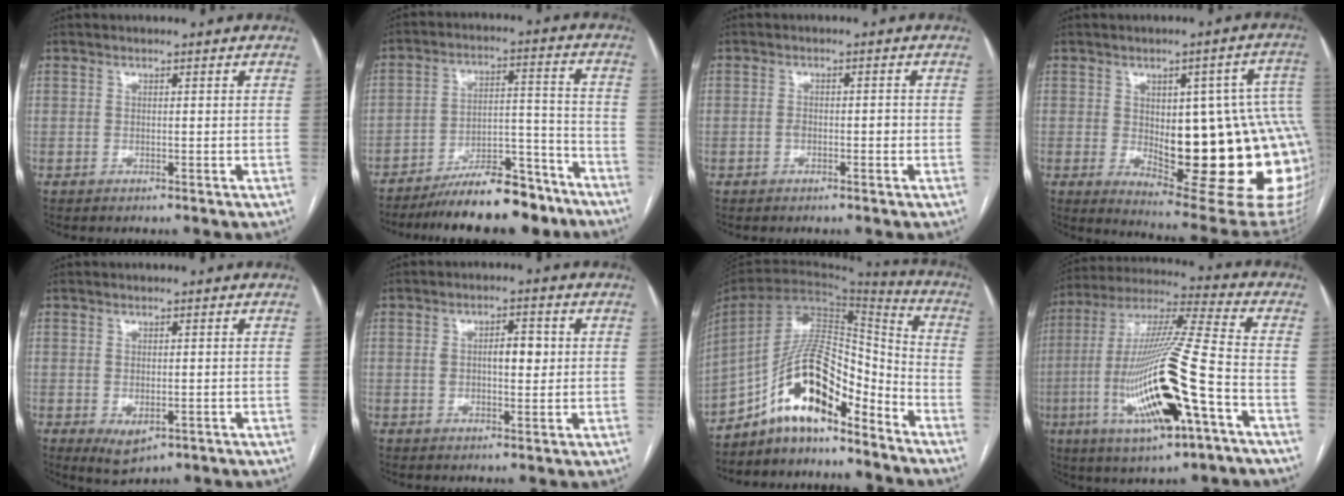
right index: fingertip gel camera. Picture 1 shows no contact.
{"total": 15.0, "force": [-12.5, 3.9, 7.2], "torque": [-0.100, 0.037, -0.199]}
{"total": 1.5, "force": [-0.5, 0.7, 1.2], "torque": [-0.022, 0.004, -0.004]}
{"total": 24.7, "force": [-1.9, 7.3, 23.5], "torque": [-0.229, 0.011, 0.001]}
{"total": 3.8, "force": [-1.2, 2.0, 2.9], "torque": [-0.046, -0.008, -0.005]}
{"total": 4.9, "force": [0.7, 2.0, 4.4], "torque": [-0.076, 0.012, 0.016]}
{"total": 14.9, "force": [-10.2, 4.6, 9.9], "torque": [-0.178, 0.036, -0.180]}
{"total": 21.0, "force": [-6.5, 1.9, 19.9], "torque": [-0.419, -0.022, -0.113]}